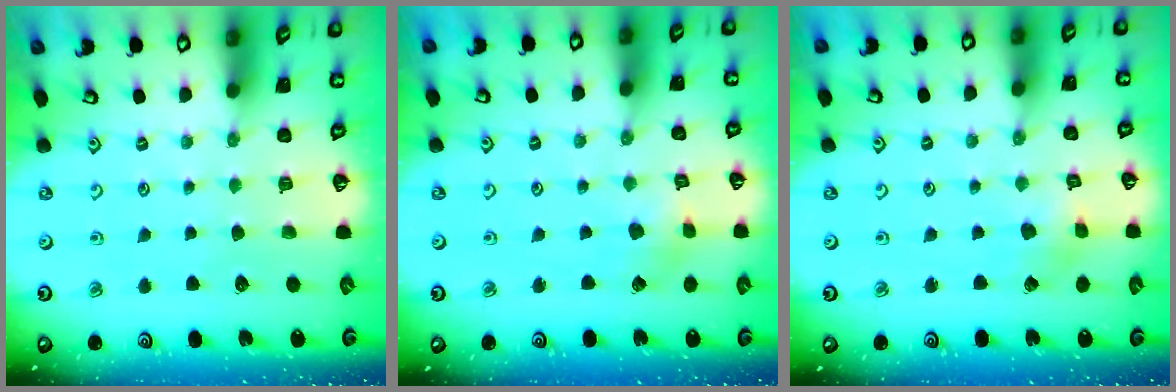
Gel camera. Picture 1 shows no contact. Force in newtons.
{"total": 4.5, "press": 4.5, "slide": 0.4}
{"total": 2.6, "press": 2.5, "slide": 0.3}